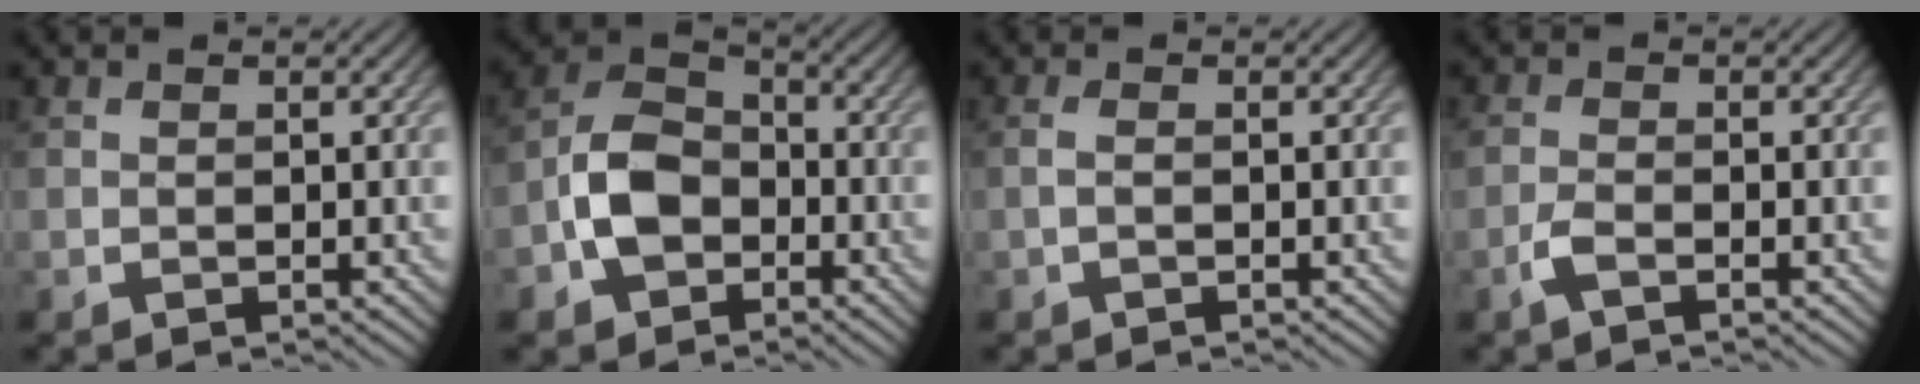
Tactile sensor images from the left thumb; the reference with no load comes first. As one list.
[{"total": 7.4, "force": [-2.7, 5.3, 4.4], "torque": [-0.096, 0.006, -0.070]}, {"total": 0.9, "force": [-0.3, 0.0, 0.8], "torque": [-0.022, 0.004, -0.013]}, {"total": 2.0, "force": [-1.2, 0.6, 1.5], "torque": [-0.039, 0.002, -0.033]}]